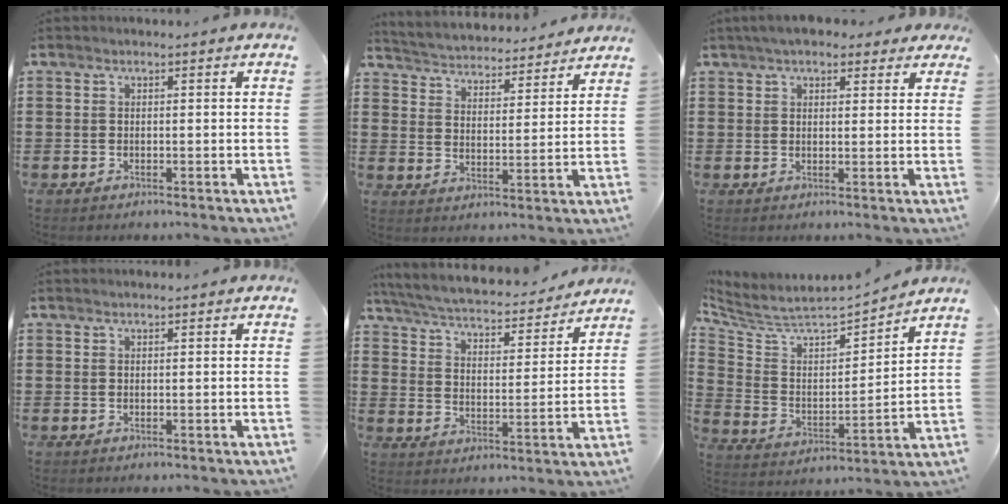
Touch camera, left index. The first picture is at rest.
{"total": 3.7, "force": [3.7, 0.1, -0.3], "torque": [-0.019, -0.034, 0.057]}
{"total": 4.3, "force": [3.5, 1.5, 2.0], "torque": [-0.051, 0.003, 0.065]}
{"total": 0.5, "force": [0.5, 0.0, 0.2], "torque": [-0.005, -0.001, 0.011]}
{"total": 4.9, "force": [4.7, 0.2, 1.6], "torque": [-0.055, -0.035, 0.074]}
{"total": 5.0, "force": [4.6, 1.4, 1.4], "torque": [-0.058, -0.041, 0.070]}